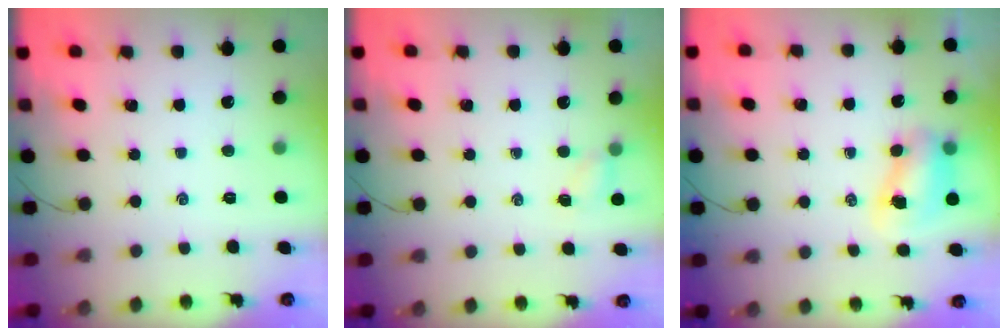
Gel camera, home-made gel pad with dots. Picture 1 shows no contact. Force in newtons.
{"total": 2.7, "press": 2.5, "slide": 0.8}
{"total": 8.0, "press": 7.9, "slide": 1.0}